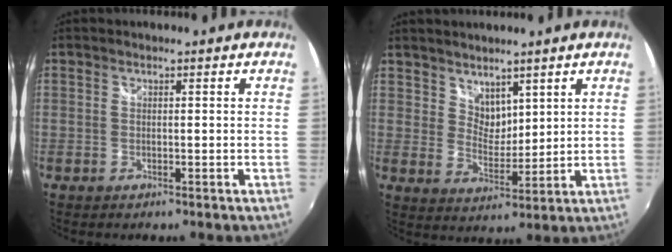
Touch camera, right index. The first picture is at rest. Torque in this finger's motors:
{"motor_torque": [0.02, 0.07, 0.03, 0.00]}